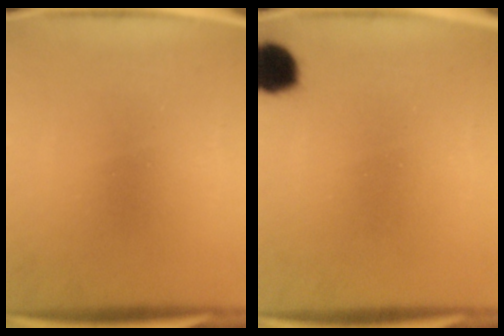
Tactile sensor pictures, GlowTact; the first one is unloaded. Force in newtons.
{"total": 6.2}